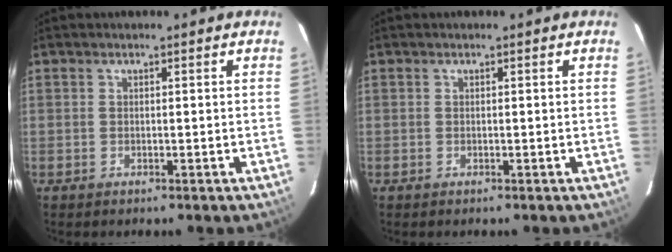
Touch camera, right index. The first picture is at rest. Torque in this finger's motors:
{"motor_torque": [-0.01, 0.00, 0.00, 0.00]}